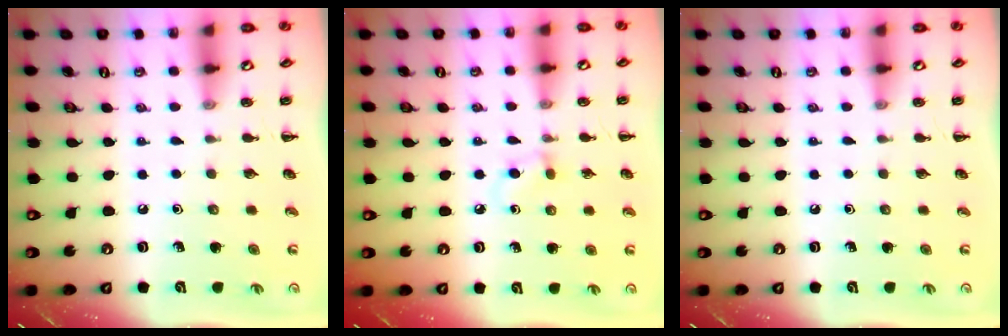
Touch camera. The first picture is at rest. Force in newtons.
{"total": 4.1, "press": 3.8, "slide": 1.7}
{"total": 0.0}